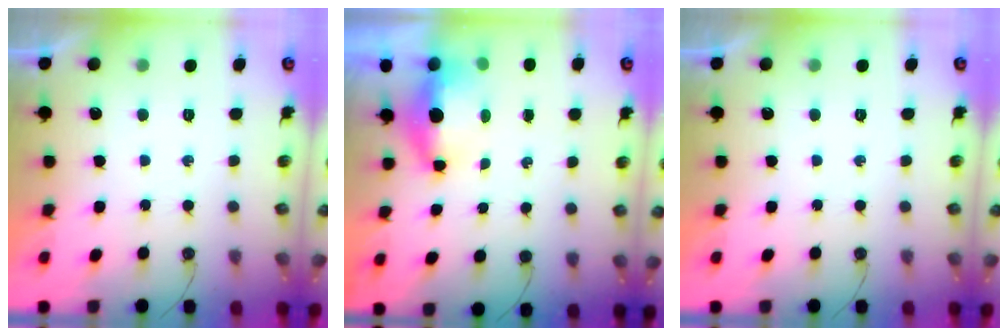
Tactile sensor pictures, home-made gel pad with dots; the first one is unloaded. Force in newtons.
{"total": 6.1, "press": 5.3, "slide": 2.9}
{"total": 0.0}